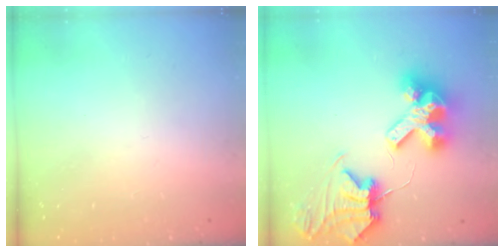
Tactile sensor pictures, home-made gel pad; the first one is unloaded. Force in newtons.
{"total": 12.4, "press": 12.3, "slide": 1.6}